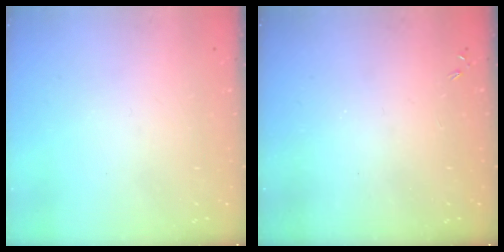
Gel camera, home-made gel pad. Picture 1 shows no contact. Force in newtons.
{"total": 0.0}